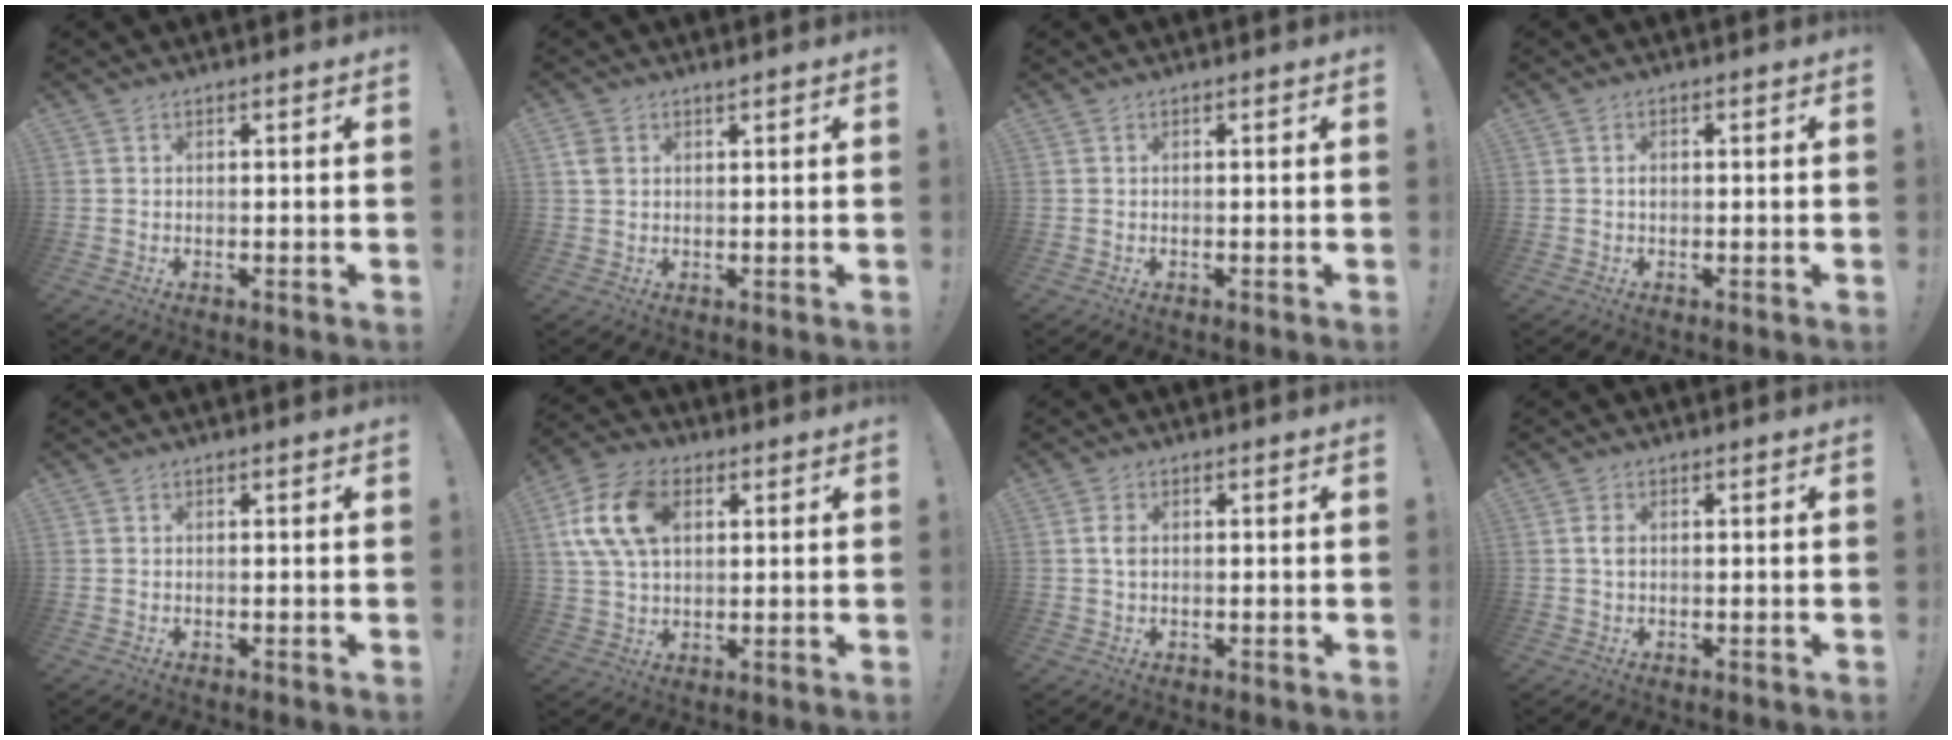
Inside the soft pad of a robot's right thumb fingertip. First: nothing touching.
{"total": 2.6, "force": [1.6, 1.4, 1.5], "torque": [-0.024, -0.004, 0.029]}
{"total": 0.0}
{"total": 0.8, "force": [-0.2, 0.6, 0.6], "torque": [-0.016, 0.004, -0.003]}
{"total": 0.0}
{"total": 15.5, "force": [4.4, 10.1, 10.9], "torque": [-0.205, 0.008, 0.087]}
{"total": 2.4, "force": [0.2, 1.5, 1.8], "torque": [-0.028, 0.003, 0.002]}
{"total": 2.0, "force": [0.2, 1.3, 1.5], "torque": [-0.023, 0.002, 0.001]}